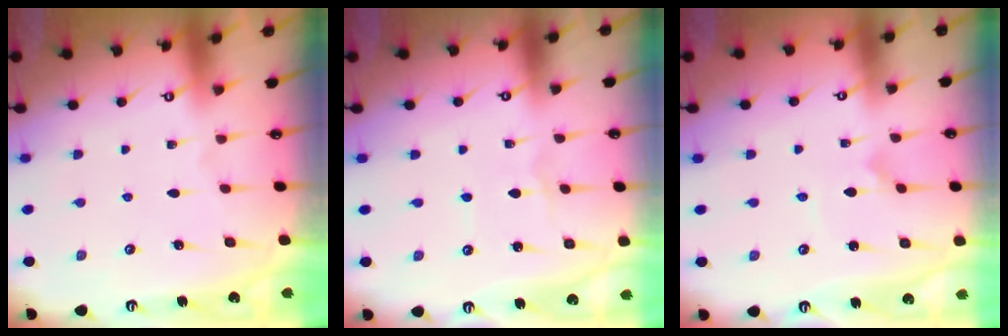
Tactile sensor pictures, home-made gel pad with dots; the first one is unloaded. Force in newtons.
{"total": 1.3, "press": 1.3, "slide": 0.1}
{"total": 1.6, "press": 1.6, "slide": 0.1}